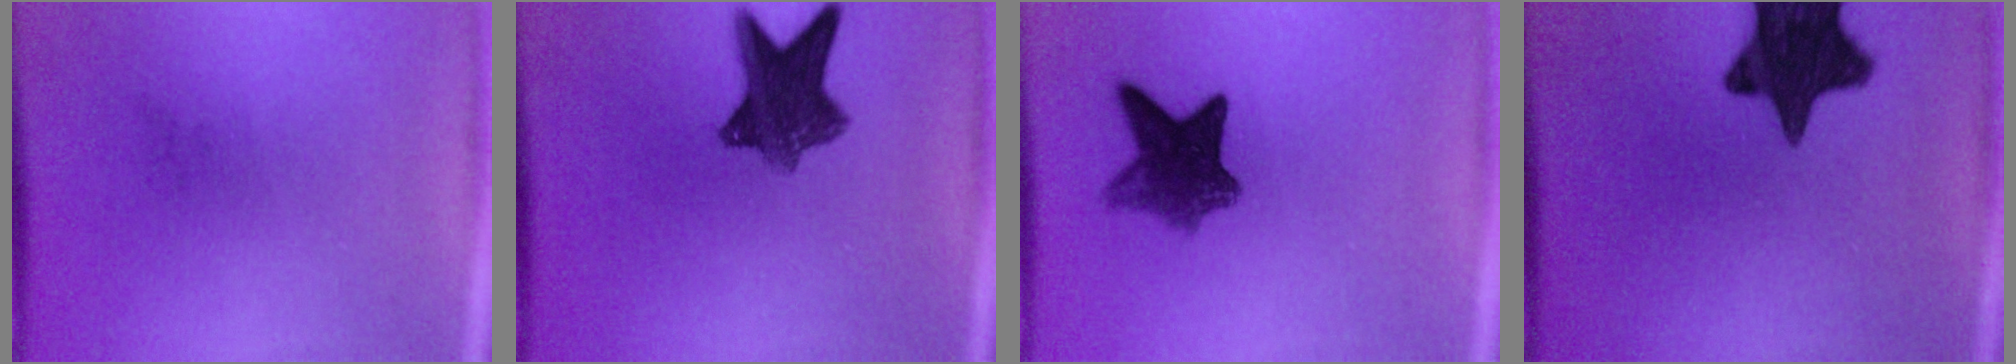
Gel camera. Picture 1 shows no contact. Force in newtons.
{"total": 8.9}
{"total": 7.0}
{"total": 13.8}